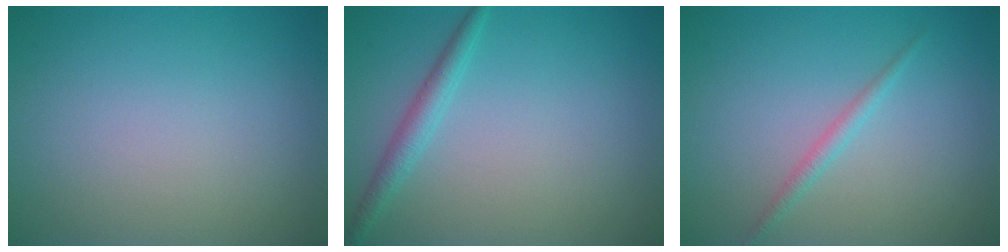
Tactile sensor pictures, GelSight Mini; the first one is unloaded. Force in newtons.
{"total": 1.9, "press": 1.9, "slide": 0.1}
{"total": 1.2, "press": 1.2, "slide": 0.0}